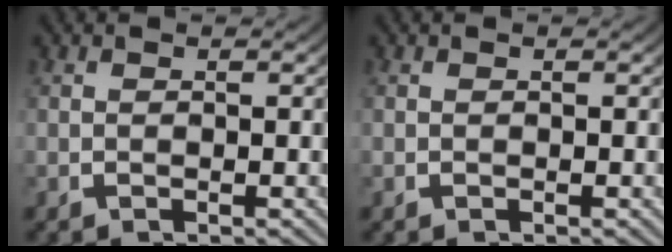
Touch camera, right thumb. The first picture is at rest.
{"total": 0.0}